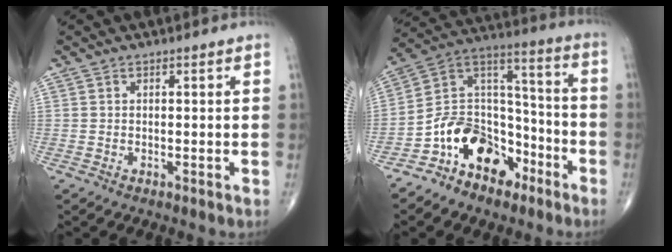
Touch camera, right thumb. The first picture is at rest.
{"total": 15.2, "force": [-8.7, 9.8, 7.8], "torque": [-0.100, 0.099, -0.160]}